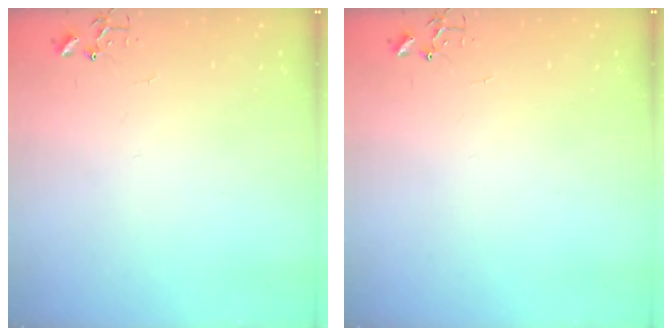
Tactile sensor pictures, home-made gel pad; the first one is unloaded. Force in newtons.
{"total": 0.0}